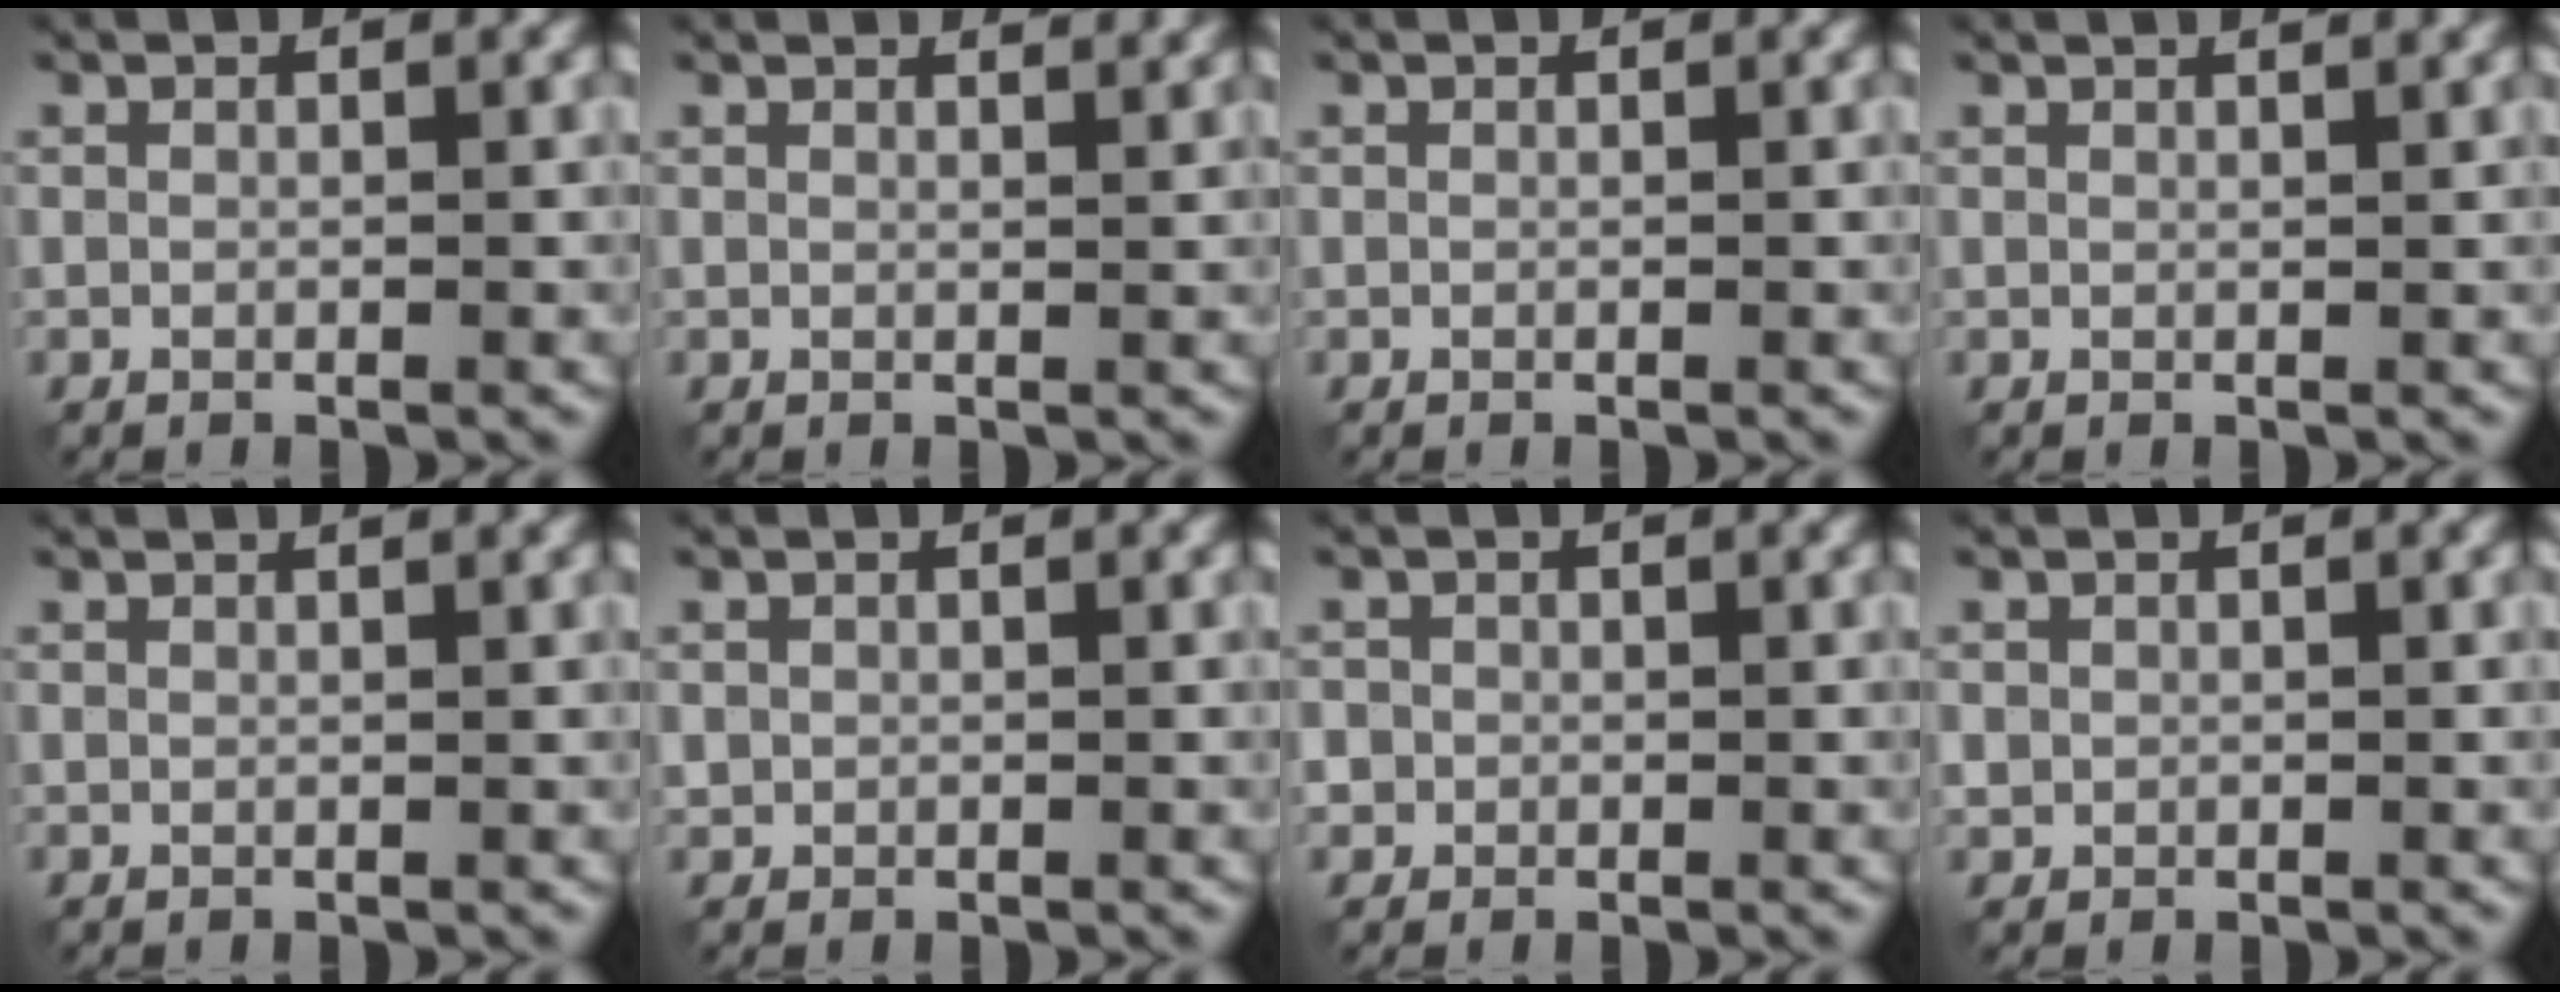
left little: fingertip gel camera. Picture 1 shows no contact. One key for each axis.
{"total": 2.8, "fx": 2.5, "fy": 0.7, "fz": 1.1, "tx": -0.006, "ty": 0.012, "tz": 0.015}
{"total": 0.0}
{"total": 3.2, "fx": 2.3, "fy": 1.3, "fz": 1.8, "tx": -0.001, "ty": 0.015, "tz": -0.003}
{"total": 1.5, "fx": 1.1, "fy": 0.5, "fz": 0.9, "tx": -0.008, "ty": -0.001, "tz": 0.005}
{"total": 0.6, "fx": 0.1, "fy": 0.6, "fz": 0.0, "tx": 0.006, "ty": -0.003, "tz": 0.002}
{"total": 1.5, "fx": -0.2, "fy": 1.4, "fz": 0.1, "tx": 0.009, "ty": 0.001, "tz": -0.004}
{"total": 0.8, "fx": 0.1, "fy": 0.8, "fz": 0.1, "tx": 0.005, "ty": -0.003, "tz": 0.001}